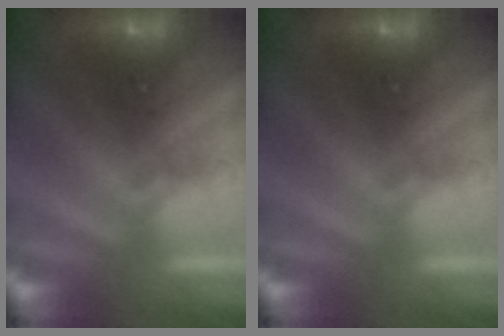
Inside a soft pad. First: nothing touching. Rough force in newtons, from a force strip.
{"total": 0.0}